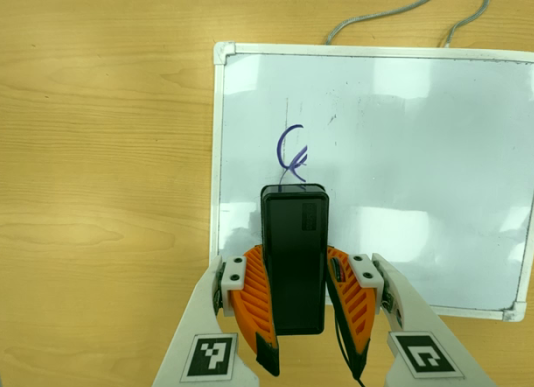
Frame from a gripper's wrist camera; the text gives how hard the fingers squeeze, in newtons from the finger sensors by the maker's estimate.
{"total": 7.9, "left": 6.5, "right": 9.2}